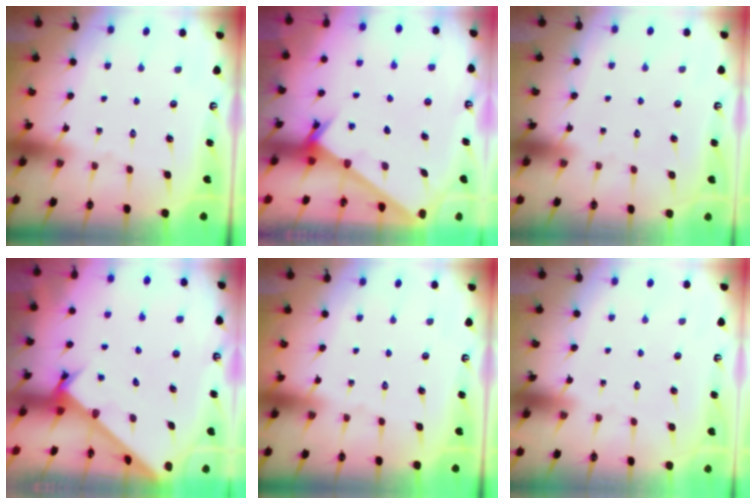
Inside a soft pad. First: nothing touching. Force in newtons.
{"total": 2.5, "press": 2.5, "slide": 0.2}
{"total": 1.6, "press": 1.6, "slide": 0.0}
{"total": 2.6, "press": 2.6, "slide": 0.2}
{"total": 0.0}
{"total": 1.6, "press": 1.5, "slide": 0.1}